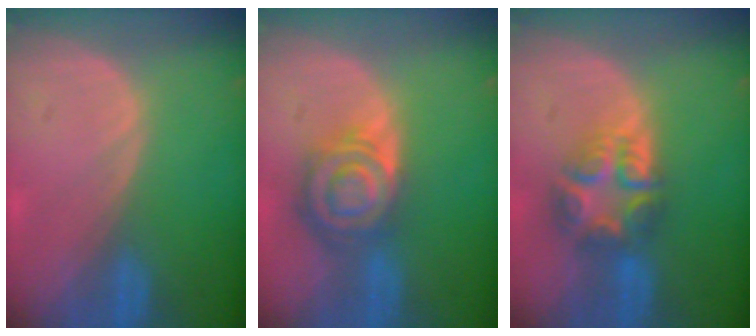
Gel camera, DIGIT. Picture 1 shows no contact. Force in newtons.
{"total": 8.4, "press": 7.2, "slide": 4.3}
{"total": 7.7, "press": 6.8, "slide": 3.6}